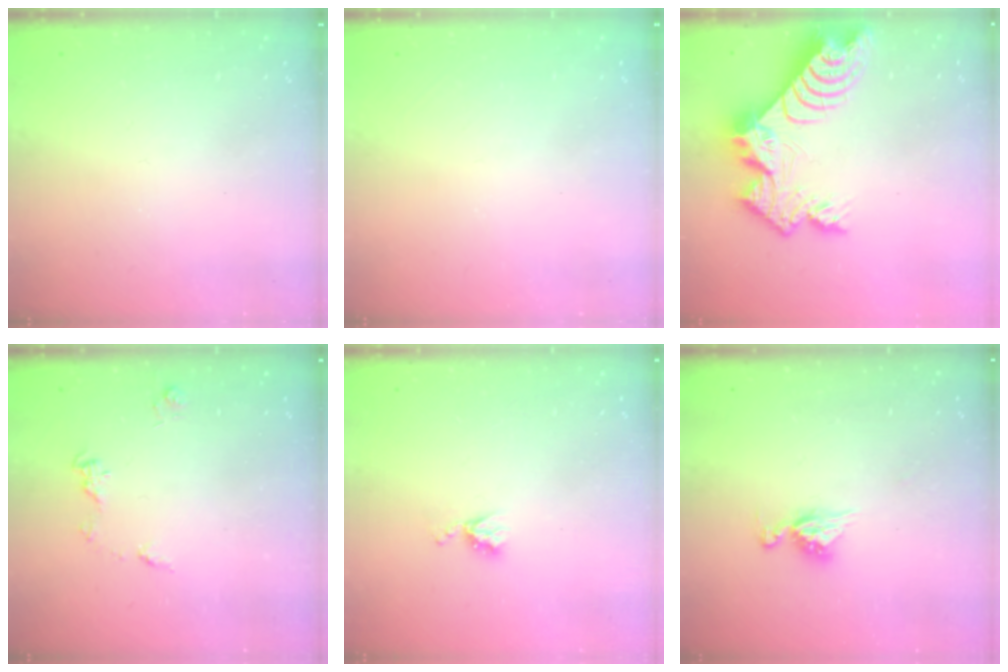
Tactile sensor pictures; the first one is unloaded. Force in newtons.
{"total": 0.0}
{"total": 13.2, "press": 13.2, "slide": 1.0}
{"total": 5.7, "press": 5.7, "slide": 0.6}
{"total": 5.2, "press": 5.2, "slide": 0.5}
{"total": 6.9, "press": 6.8, "slide": 0.6}